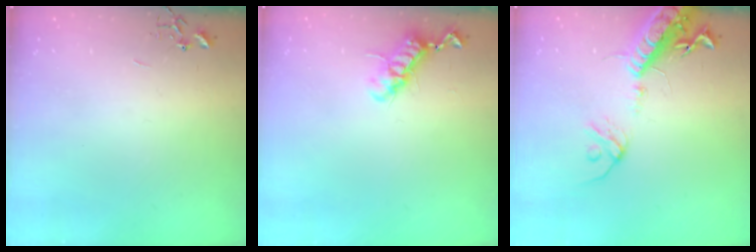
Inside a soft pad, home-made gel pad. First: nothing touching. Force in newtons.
{"total": 11.3, "press": 11.2, "slide": 1.2}
{"total": 16.6, "press": 16.1, "slide": 4.0}